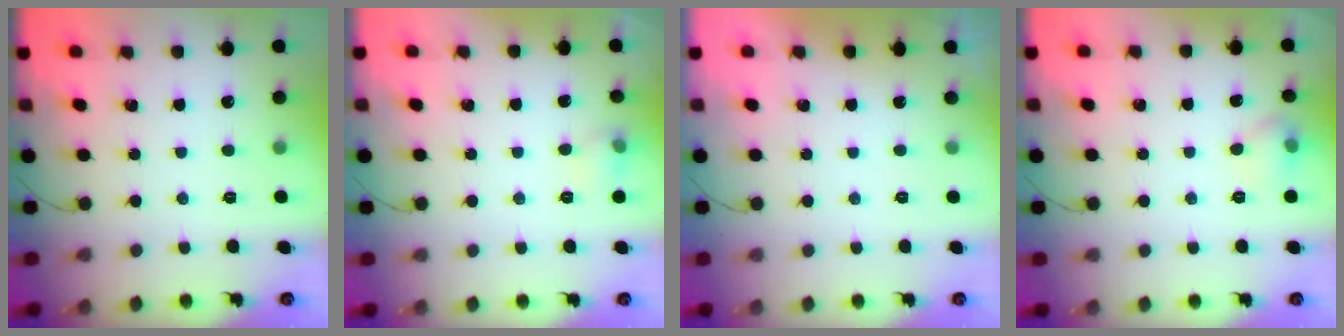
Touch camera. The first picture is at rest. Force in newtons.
{"total": 5.8, "press": 5.6, "slide": 1.4}
{"total": 0.0}
{"total": 5.8, "press": 5.5, "slide": 1.7}